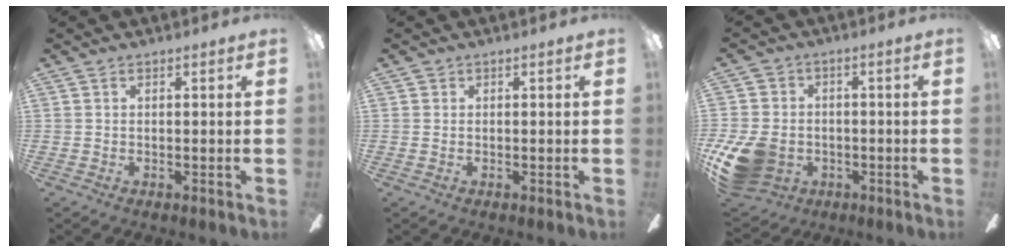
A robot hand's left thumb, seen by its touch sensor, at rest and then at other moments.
{"total": 0.0}
{"total": 13.8, "force": [-4.4, 10.8, 7.4], "torque": [-0.160, 0.024, -0.078]}